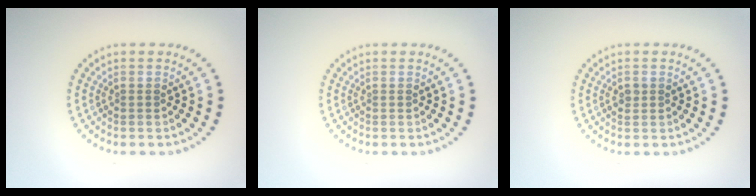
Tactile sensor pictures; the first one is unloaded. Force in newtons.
{"total": 0.0}
{"total": 0.9, "press": 0.9, "slide": 0.1}